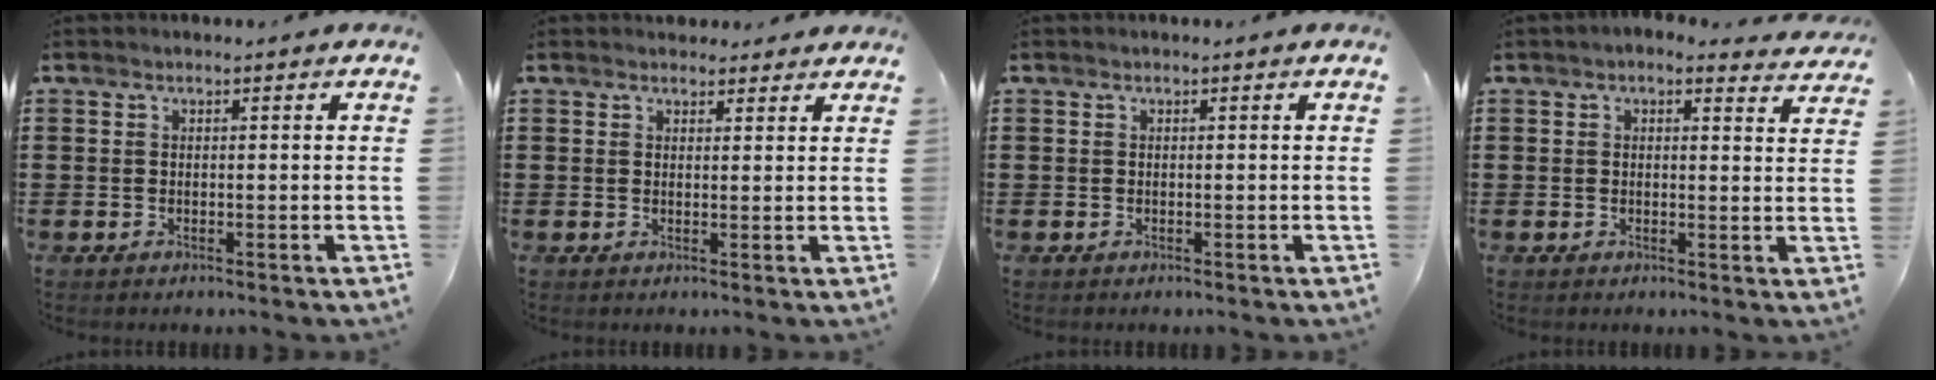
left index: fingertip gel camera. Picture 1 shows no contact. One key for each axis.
{"total": 2.0, "fx": 1.9, "fy": 0.7, "fz": 0.1, "tx": 0.002, "ty": -0.002, "tz": 0.035}
{"total": 0.0}
{"total": 2.1, "fx": 1.9, "fy": 0.4, "fz": 0.8, "tx": -0.014, "ty": -0.006, "tz": 0.033}